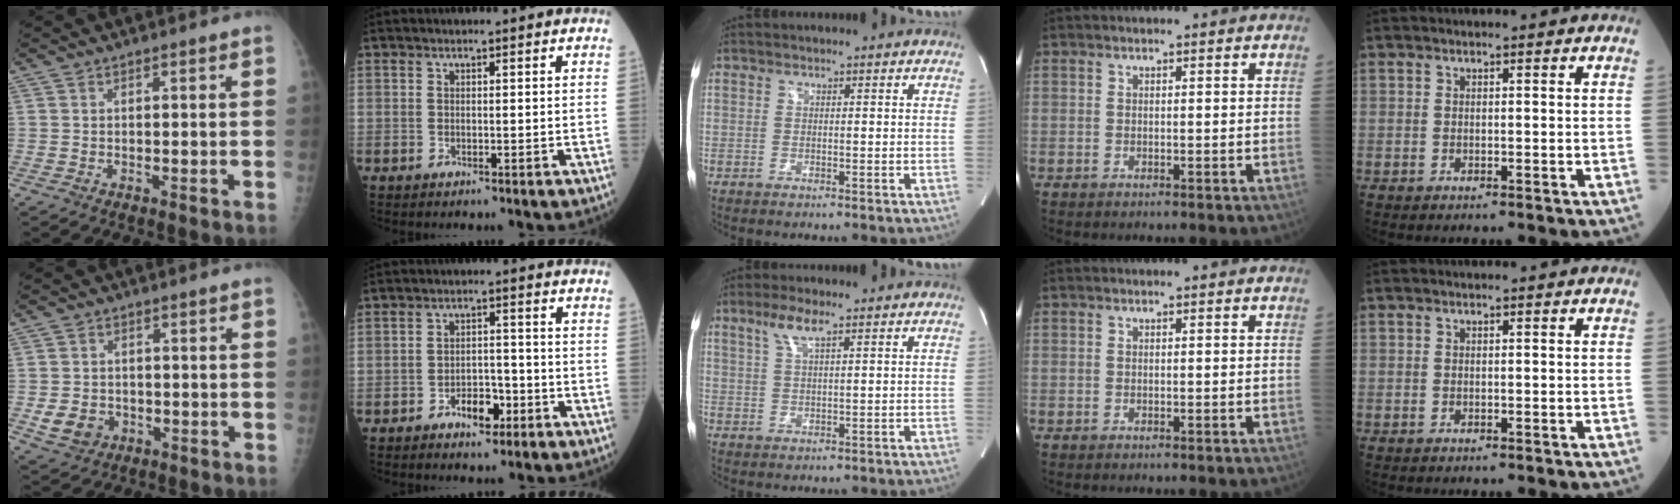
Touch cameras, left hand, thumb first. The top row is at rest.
{"thumb": {"total": 5.6, "force": [-1.5, 4.7, 2.5], "torque": [-0.032, 0.005, -0.017]}, "index": {"total": 4.7, "force": [-2.8, 2.3, 3.0], "torque": [-0.049, 0.009, -0.044]}, "middle": {"total": 3.8, "force": [2.3, 0.4, 3.0], "torque": [-0.067, 0.006, 0.049]}}